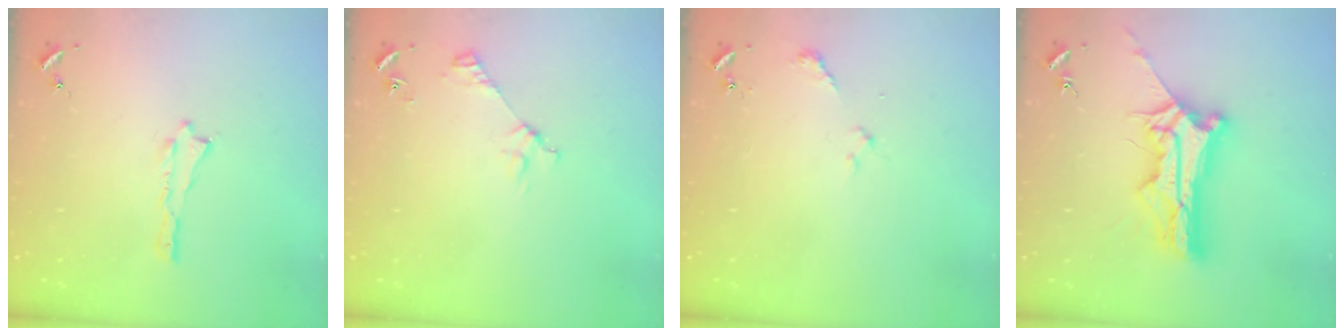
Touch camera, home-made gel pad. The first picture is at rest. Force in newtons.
{"total": 3.3, "press": 3.3, "slide": 0.3}
{"total": 2.4, "press": 2.3, "slide": 0.3}
{"total": 11.4, "press": 11.3, "slide": 1.0}